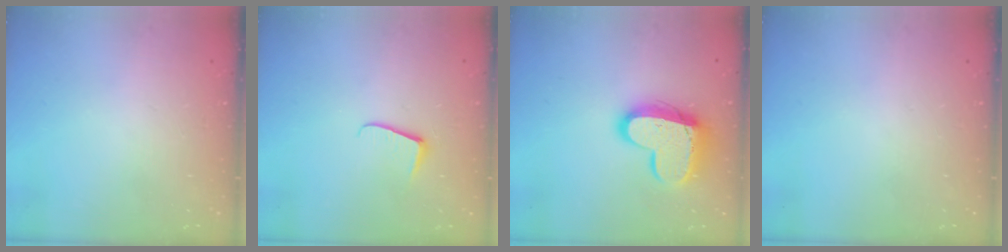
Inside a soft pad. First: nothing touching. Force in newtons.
{"total": 5.4, "press": 5.4, "slide": 0.5}
{"total": 15.3, "press": 15.2, "slide": 1.2}
{"total": 0.0}